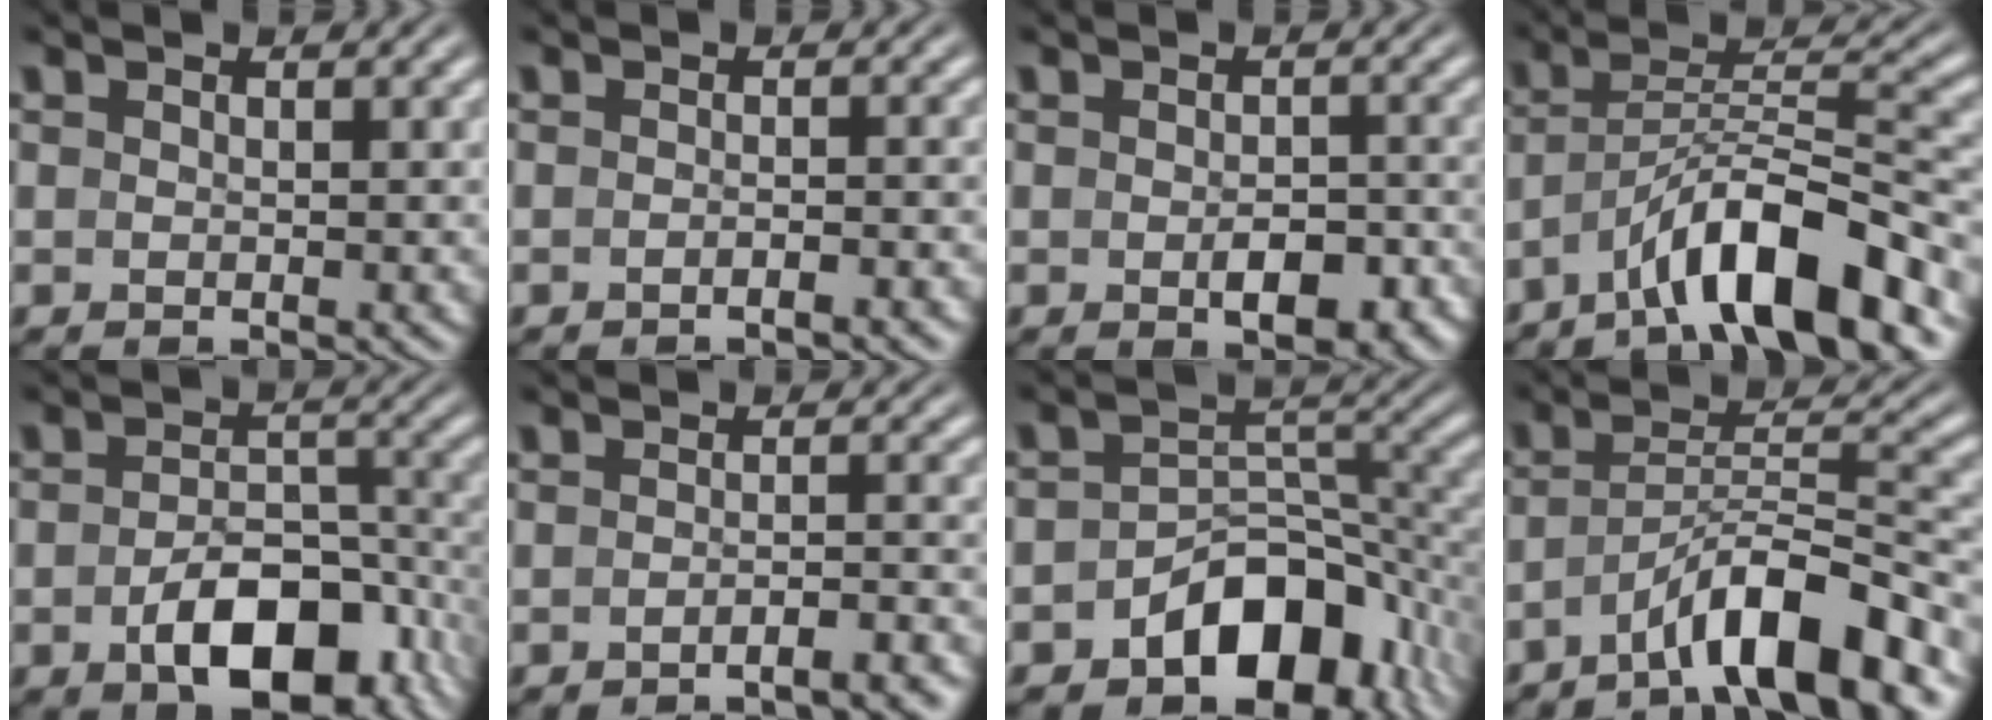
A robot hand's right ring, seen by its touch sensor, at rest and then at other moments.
{"total": 1.4, "force": [-1.2, -0.4, 0.5], "torque": [-0.008, 0.007, -0.025]}
{"total": 3.6, "force": [-1.7, 1.7, 2.7], "torque": [-0.031, -0.011, -0.024]}
{"total": 7.3, "force": [-3.5, 2.7, 5.8], "torque": [-0.100, -0.010, -0.049]}
{"total": 8.1, "force": [-4.3, 3.9, 5.7], "torque": [-0.074, -0.016, -0.058]}
{"total": 2.5, "force": [-2.3, -0.3, 1.1], "torque": [-0.012, 0.003, -0.041]}
{"total": 9.9, "force": [-5.5, 5.9, 5.6], "torque": [-0.092, -0.025, -0.075]}
{"total": 7.2, "force": [-4.0, 2.3, 5.5], "torque": [-0.087, -0.010, -0.057]}